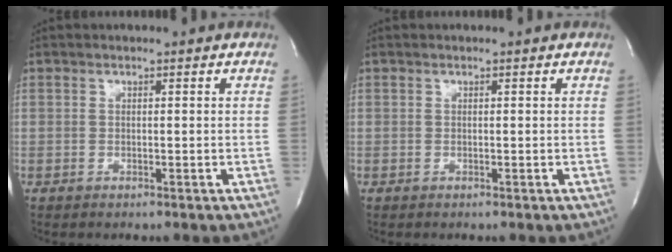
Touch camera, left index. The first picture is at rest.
{"total": 0.0}